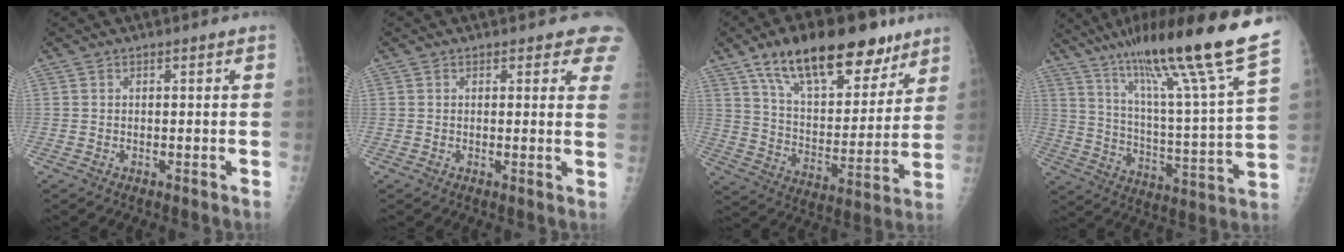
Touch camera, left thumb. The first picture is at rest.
{"total": 4.8, "force": [4.0, 2.0, 1.9], "torque": [0.015, -0.017, 0.026]}
{"total": 23.9, "force": [15.3, 10.5, 15.0], "torque": [-0.197, -0.044, 0.253]}
{"total": 26.5, "force": [18.8, 0.9, 18.7], "torque": [-0.288, -0.080, 0.298]}